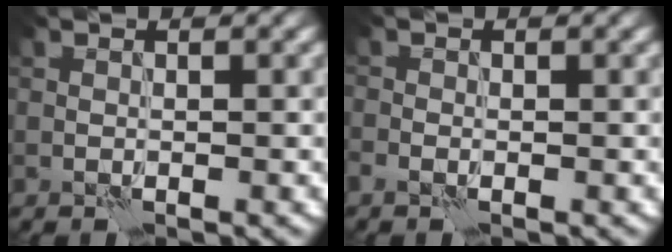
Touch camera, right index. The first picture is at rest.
{"total": 0.8, "force": [-0.5, 0.5, 0.4], "torque": [-0.012, -0.003, -0.011]}